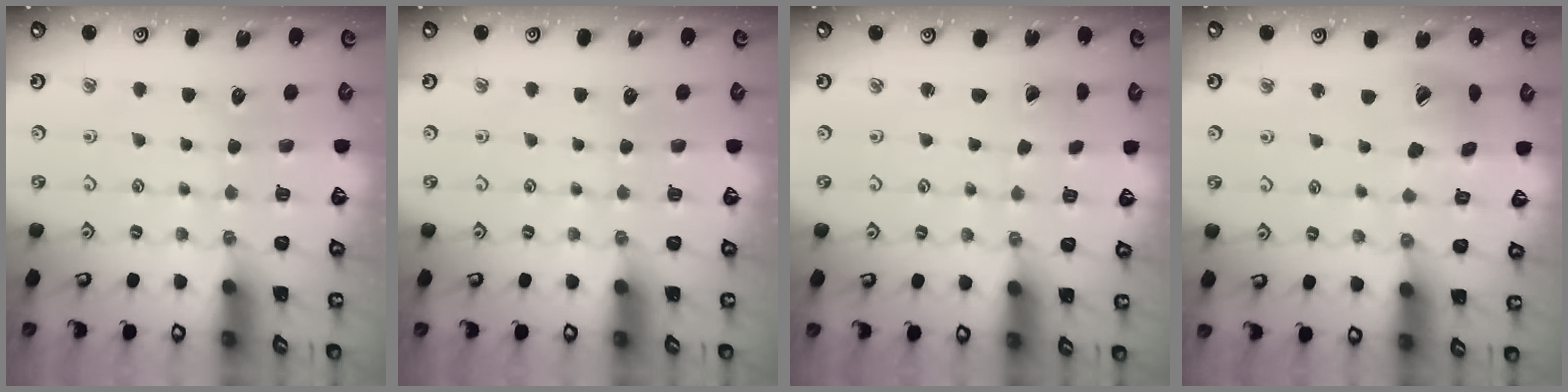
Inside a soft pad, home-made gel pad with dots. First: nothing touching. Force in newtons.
{"total": 0.0}
{"total": 1.7, "press": 1.7, "slide": 0.1}
{"total": 12.8, "press": 12.7, "slide": 1.6}